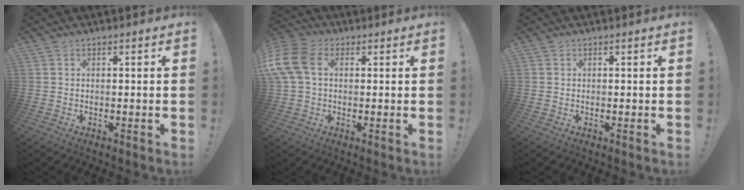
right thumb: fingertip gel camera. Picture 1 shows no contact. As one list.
[{"total": 12.6, "force": [2.1, 8.3, 9.2], "torque": [-0.212, 0.003, 0.041]}, {"total": 0.0}]